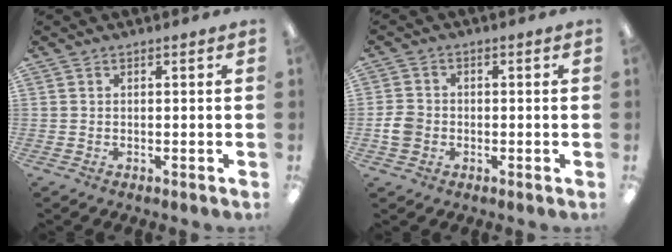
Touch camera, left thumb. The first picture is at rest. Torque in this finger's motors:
{"motor_torque": [-0.29, 0.42, 0.18, -0.08, 0.00]}